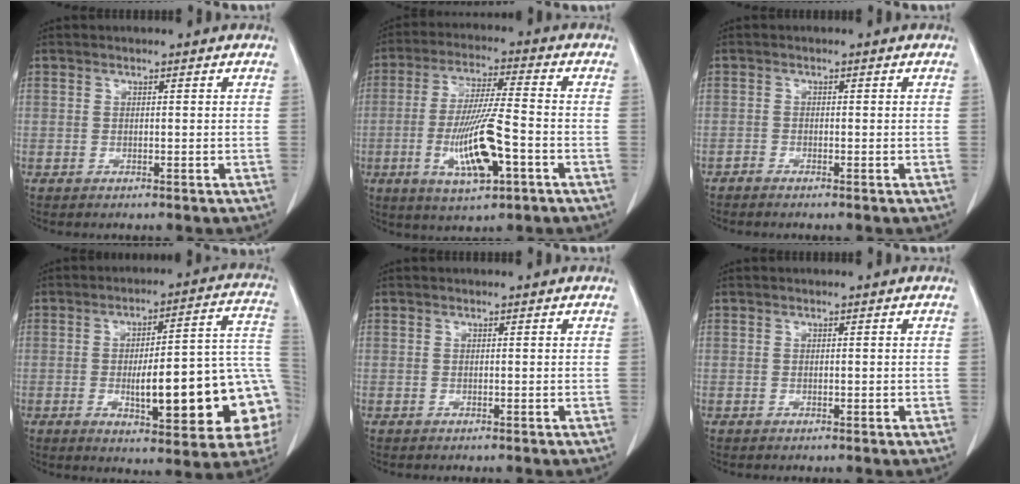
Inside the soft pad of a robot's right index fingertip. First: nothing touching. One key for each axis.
{"total": 12.5, "fx": -4.0, "fy": 2.1, "fz": 11.7, "tx": -0.229, "ty": -0.010, "tz": -0.066}
{"total": 1.0, "fx": -0.7, "fy": 0.4, "fz": 0.5, "tx": -0.009, "ty": 0.001, "tz": -0.014}
{"total": 22.6, "fx": -4.8, "fy": 5.1, "fz": 21.4, "tx": -0.216, "ty": 0.032, "tz": -0.049}
{"total": 0.0}
{"total": 0.9, "fx": -0.1, "fy": 0.5, "fz": 0.7, "tx": -0.016, "ty": 0.000, "tz": 0.000}